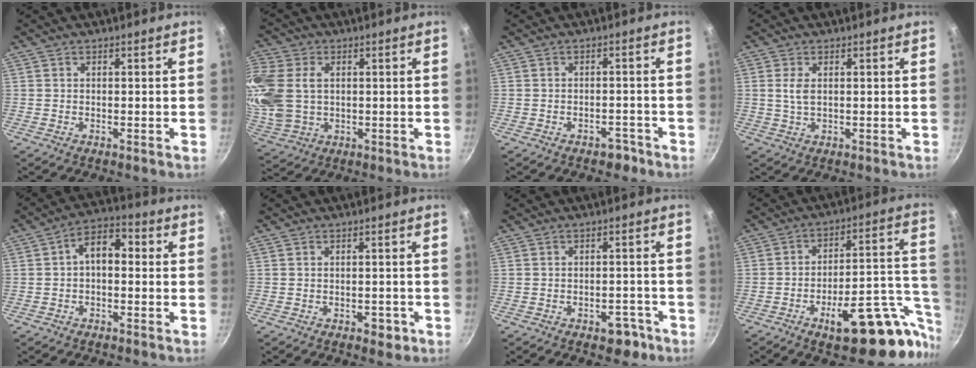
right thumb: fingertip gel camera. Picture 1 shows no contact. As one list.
[{"total": 19.7, "force": [2.3, 14.3, 13.4], "torque": [-0.360, 0.014, 0.059]}, {"total": 2.7, "force": [-1.9, 1.5, 1.0], "torque": [-0.003, 0.017, -0.025]}, {"total": 3.0, "force": [0.6, 1.6, 2.5], "torque": [-0.057, -0.001, 0.014]}, {"total": 6.9, "force": [0.1, 4.2, 5.5], "torque": [-0.068, 0.030, -0.011]}, {"total": 2.7, "force": [-1.4, 1.5, 1.8], "torque": [-0.014, 0.008, -0.015]}, {"total": 4.6, "force": [-2.8, 2.6, 2.6], "torque": [-0.014, 0.024, -0.036]}, {"total": 21.8, "force": [-11.4, 7.4, 17.1], "torque": [-0.137, 0.108, -0.153]}]